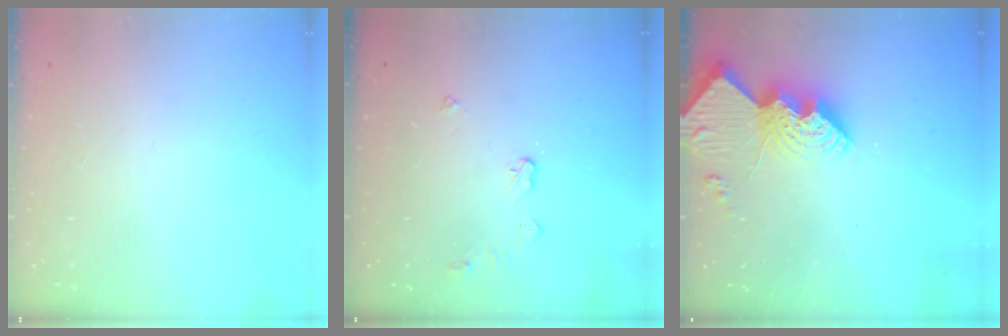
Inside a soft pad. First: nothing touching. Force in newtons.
{"total": 5.6, "press": 5.6, "slide": 0.2}
{"total": 13.9, "press": 13.9, "slide": 0.9}